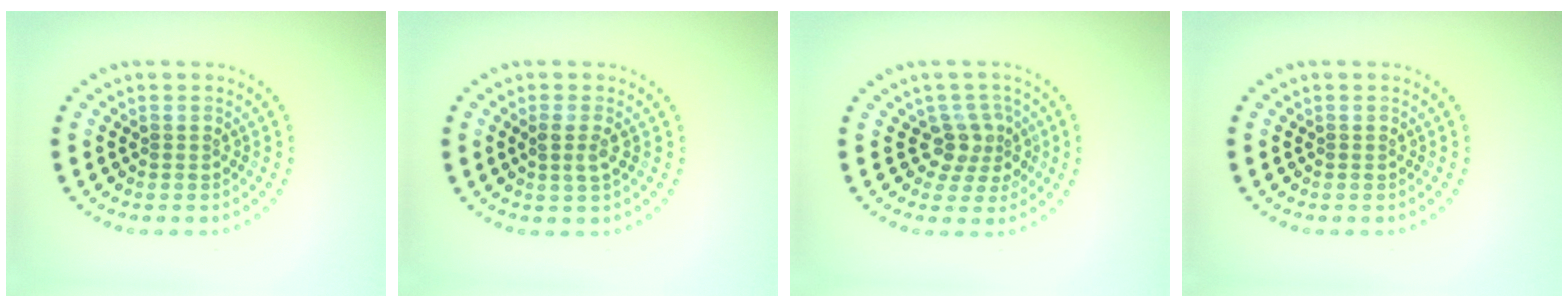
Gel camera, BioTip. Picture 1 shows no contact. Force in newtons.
{"total": 1.4, "press": 1.3, "slide": 0.7}
{"total": 2.8, "press": 2.2, "slide": 1.8}
{"total": 0.0}